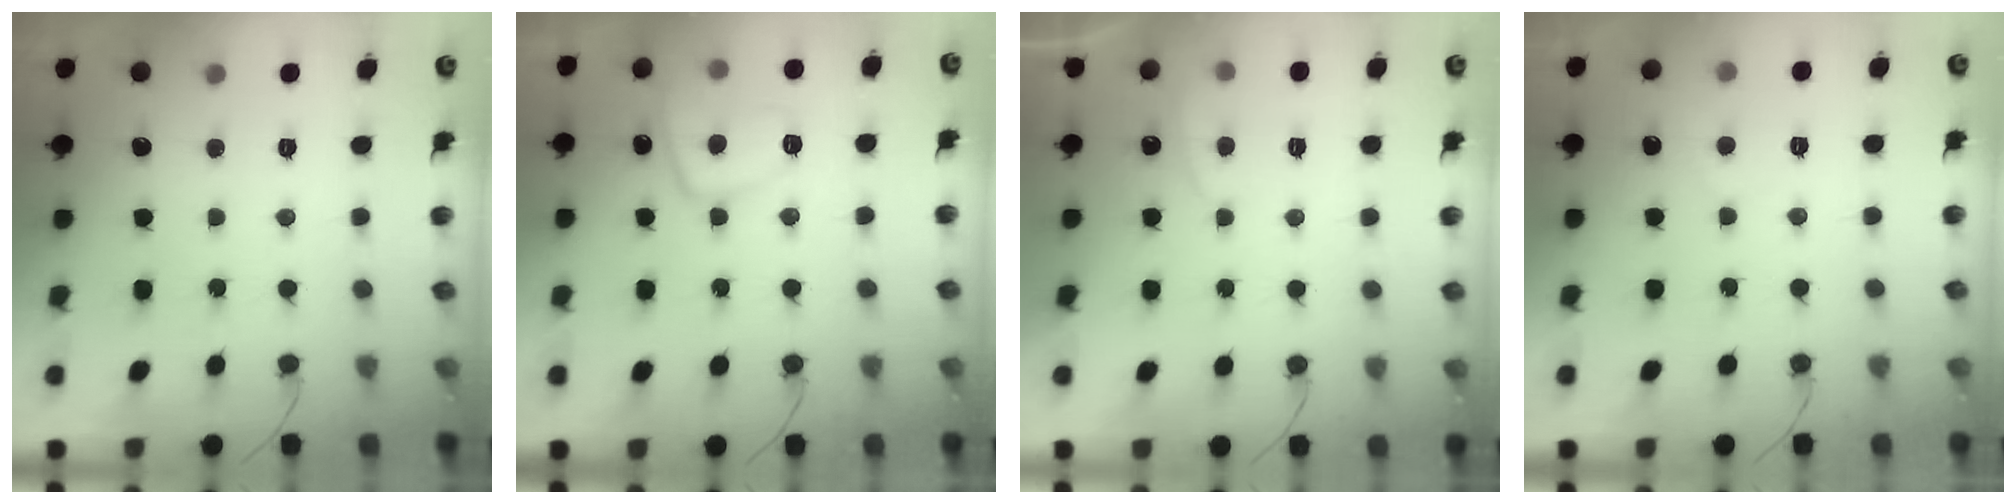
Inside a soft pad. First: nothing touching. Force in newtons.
{"total": 9.9, "press": 9.8, "slide": 1.3}
{"total": 1.3, "press": 1.1, "slide": 0.6}
{"total": 1.6, "press": 1.6, "slide": 0.2}